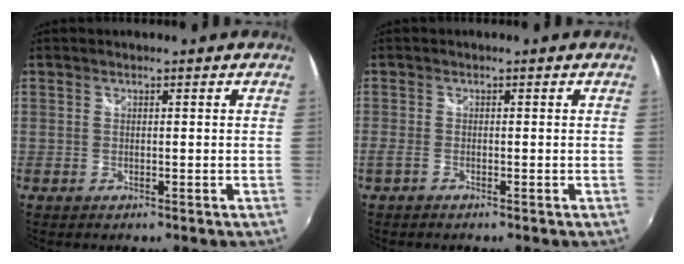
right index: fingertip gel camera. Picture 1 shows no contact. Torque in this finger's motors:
{"motor_torque": [0.22, -0.15, 0.12, 0.03]}